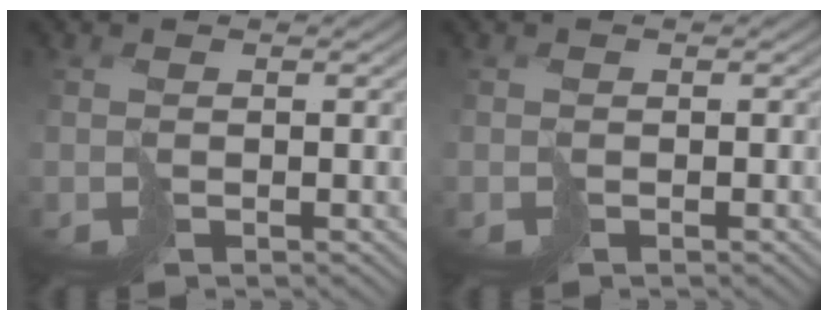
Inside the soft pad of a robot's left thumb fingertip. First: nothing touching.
{"total": 0.6, "force": [-0.3, 0.5, -0.2], "torque": [0.004, -0.001, -0.006]}